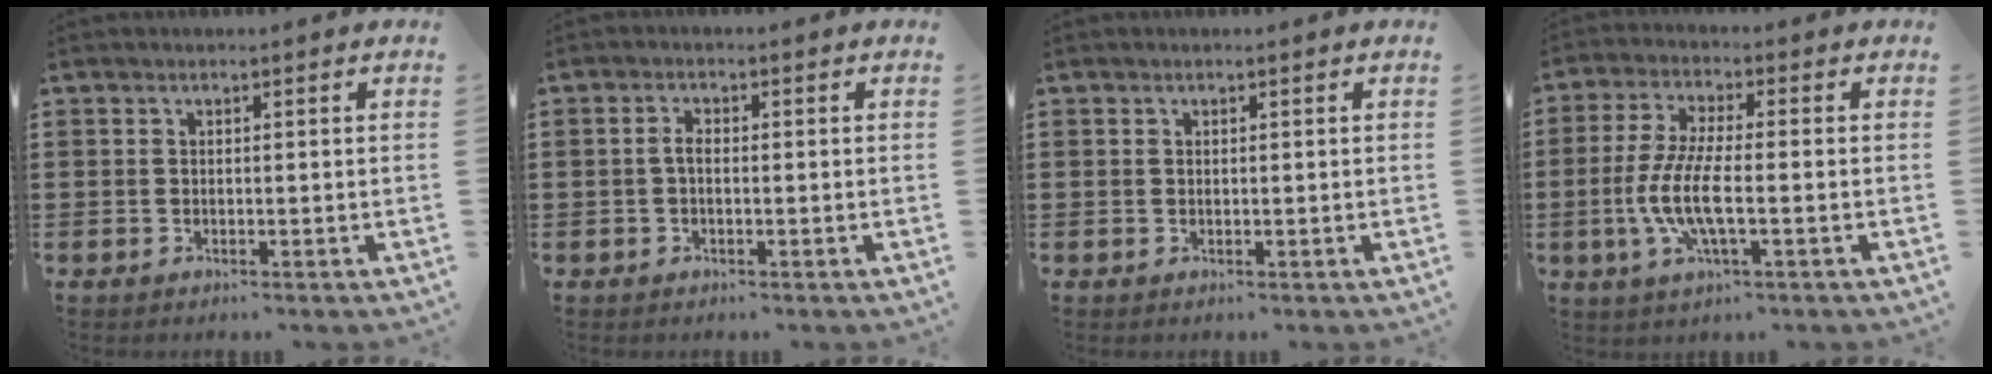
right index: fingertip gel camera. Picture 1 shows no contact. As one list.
[{"total": 1.6, "force": [-0.5, 0.6, 1.4], "torque": [-0.036, -0.003, -0.012]}, {"total": 0.0}, {"total": 8.1, "force": [-2.4, 1.9, 7.4], "torque": [-0.167, -0.014, -0.053]}]